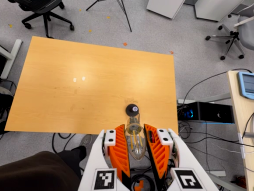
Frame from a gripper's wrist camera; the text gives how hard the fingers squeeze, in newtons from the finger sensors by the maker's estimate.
{"total": 13.3, "left": 13.8, "right": 12.7}